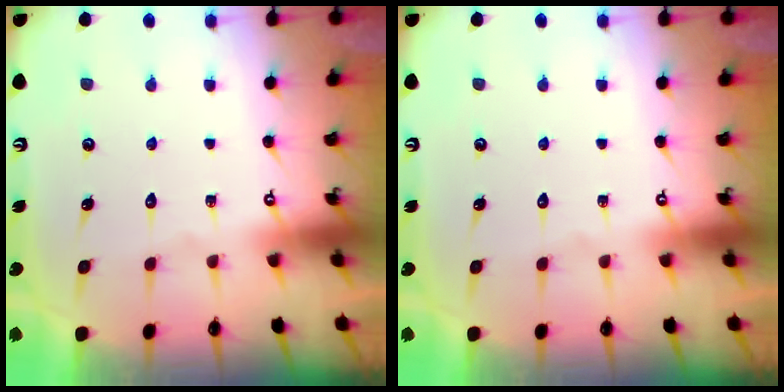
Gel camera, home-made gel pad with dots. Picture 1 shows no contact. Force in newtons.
{"total": 0.0}